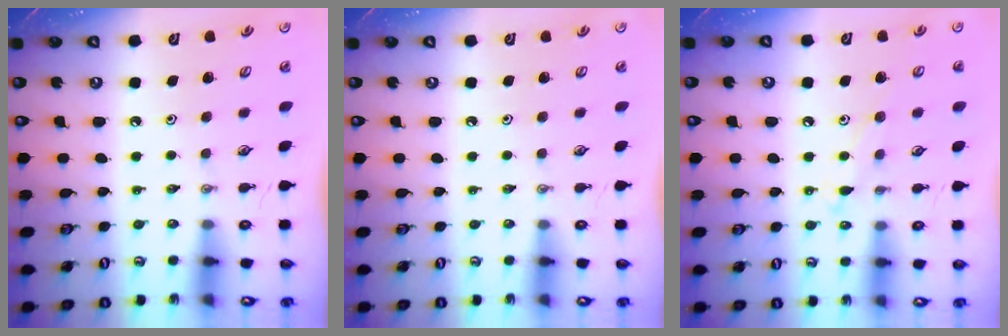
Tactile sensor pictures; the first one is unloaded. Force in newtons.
{"total": 0.0}
{"total": 7.0, "press": 6.9, "slide": 0.7}